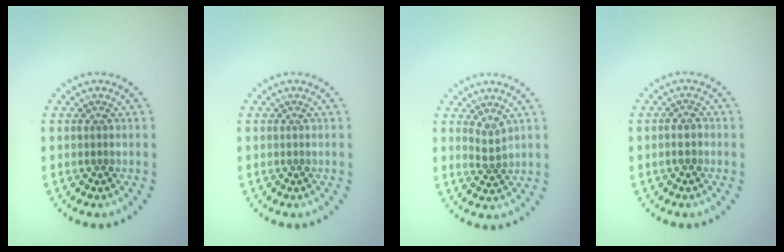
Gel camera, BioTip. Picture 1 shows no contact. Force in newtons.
{"total": 0.0}
{"total": 1.4, "press": 0.9, "slide": 1.1}
{"total": 1.2, "press": 1.1, "slide": 0.5}